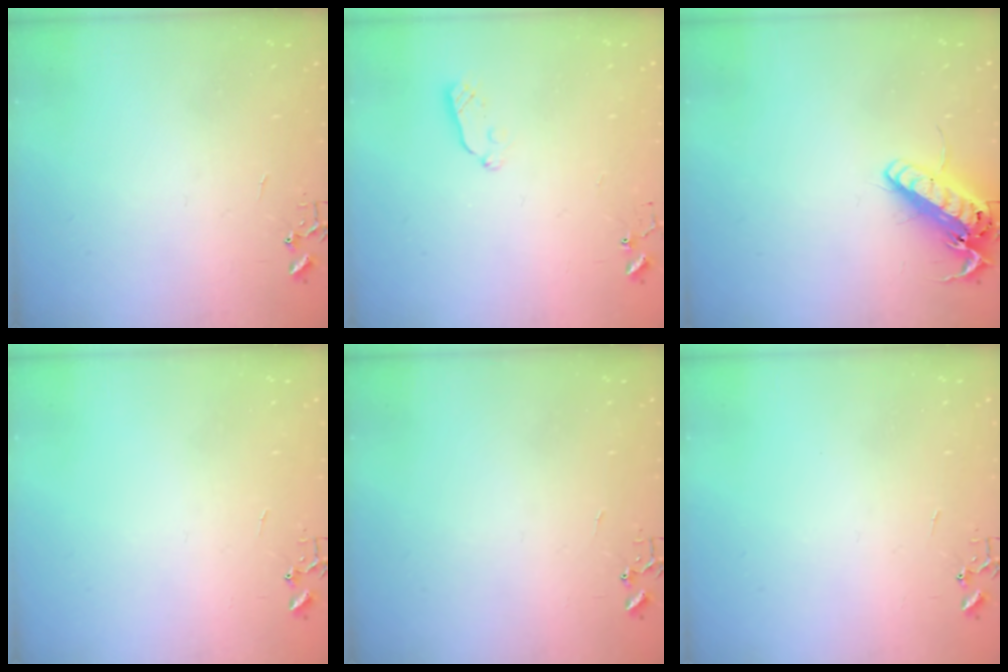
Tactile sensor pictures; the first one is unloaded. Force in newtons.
{"total": 3.8, "press": 3.8, "slide": 0.6}
{"total": 15.8, "press": 15.6, "slide": 2.7}
{"total": 0.0}
{"total": 0.0}
{"total": 0.0}